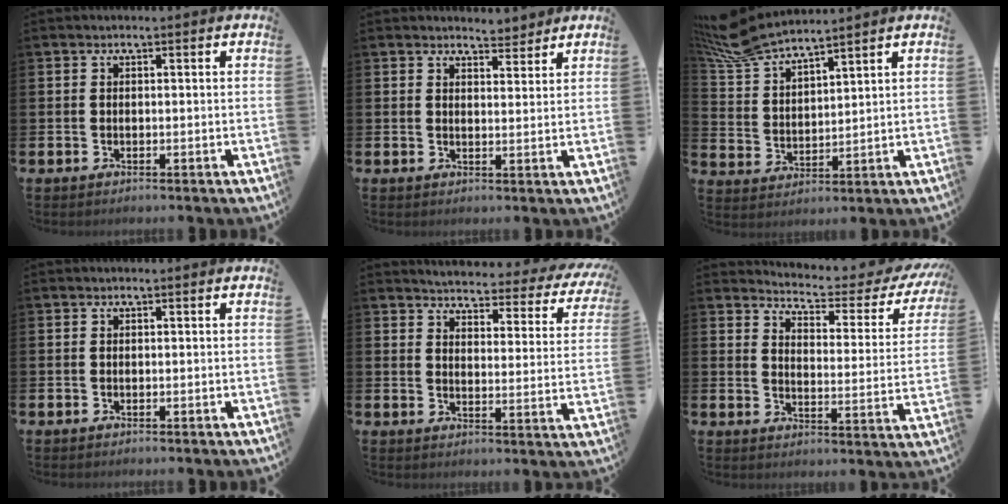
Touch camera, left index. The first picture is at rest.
{"total": 3.6, "force": [3.5, 0.8, -0.1], "torque": [0.003, -0.020, 0.063]}
{"total": 7.7, "force": [7.2, 1.0, 2.5], "torque": [-0.082, -0.033, 0.132]}
{"total": 0.0}
{"total": 3.3, "force": [3.1, 0.8, 0.6], "torque": [-0.030, -0.036, 0.045]}
{"total": 4.3, "force": [4.0, 0.9, 1.4], "torque": [-0.048, -0.042, 0.059]}